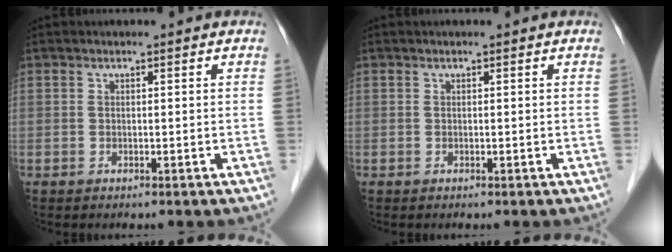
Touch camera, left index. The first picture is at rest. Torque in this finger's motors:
{"motor_torque": [0.05, -0.01, 0.01, 0.00]}